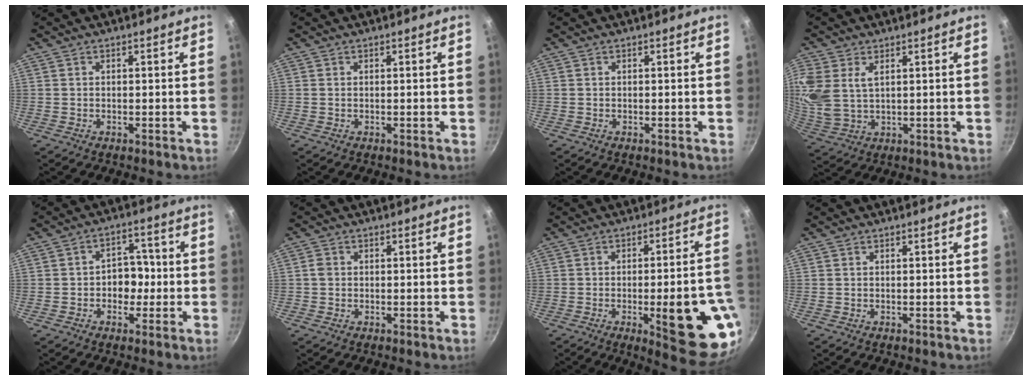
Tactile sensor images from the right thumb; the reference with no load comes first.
{"total": 0.0}
{"total": 0.0}
{"total": 11.9, "force": [3.9, 7.7, 8.1], "torque": [-0.193, 0.002, 0.089]}
{"total": 6.1, "force": [-1.0, 4.9, 3.6], "torque": [0.002, 0.017, -0.019]}
{"total": 1.4, "force": [-0.1, 1.3, 0.5], "torque": [-0.007, 0.008, -0.004]}
{"total": 18.2, "force": [-5.1, 4.7, 16.8], "torque": [-0.186, 0.015, -0.059]}
{"total": 0.0}